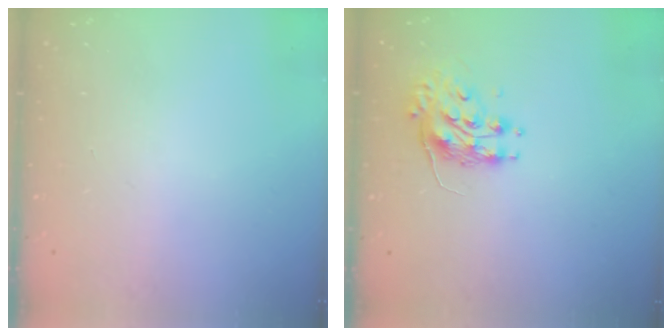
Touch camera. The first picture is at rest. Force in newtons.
{"total": 8.1, "press": 8.1, "slide": 0.1}